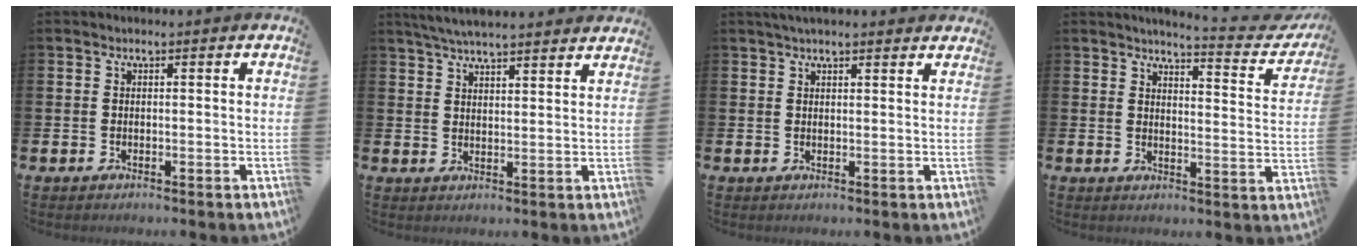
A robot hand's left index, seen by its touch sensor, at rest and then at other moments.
{"total": 5.2, "force": [5.0, 0.3, 1.4], "torque": [-0.038, -0.017, 0.091]}
{"total": 2.4, "force": [2.2, 0.3, 0.8], "torque": [-0.019, 0.000, 0.041]}
{"total": 4.0, "force": [3.9, 0.2, 1.1], "torque": [-0.019, -0.041, 0.057]}